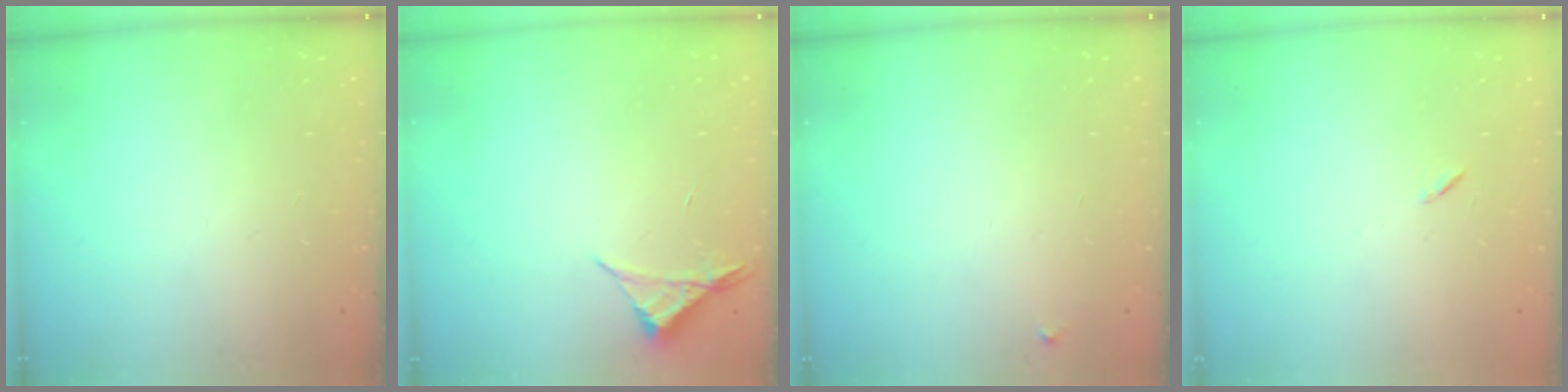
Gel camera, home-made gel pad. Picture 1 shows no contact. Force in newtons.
{"total": 3.5, "press": 3.5, "slide": 0.6}
{"total": 2.3, "press": 2.3, "slide": 0.2}
{"total": 5.8, "press": 5.4, "slide": 2.1}